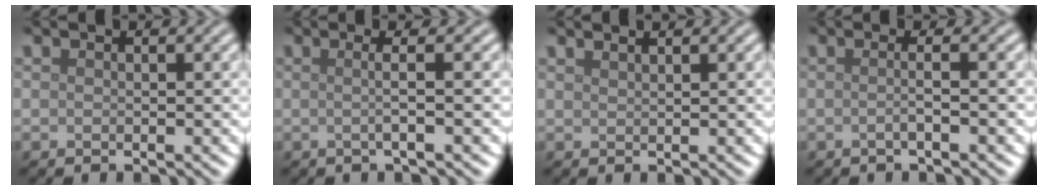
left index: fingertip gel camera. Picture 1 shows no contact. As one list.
[{"total": 2.6, "force": [0.1, 0.7, 2.5], "torque": [-0.036, 0.003, -0.012]}, {"total": 1.2, "force": [1.0, 0.4, 0.6], "torque": [0.000, 0.000, 0.009]}, {"total": 1.9, "force": [-0.1, 0.7, 1.8], "torque": [-0.022, -0.004, -0.015]}]